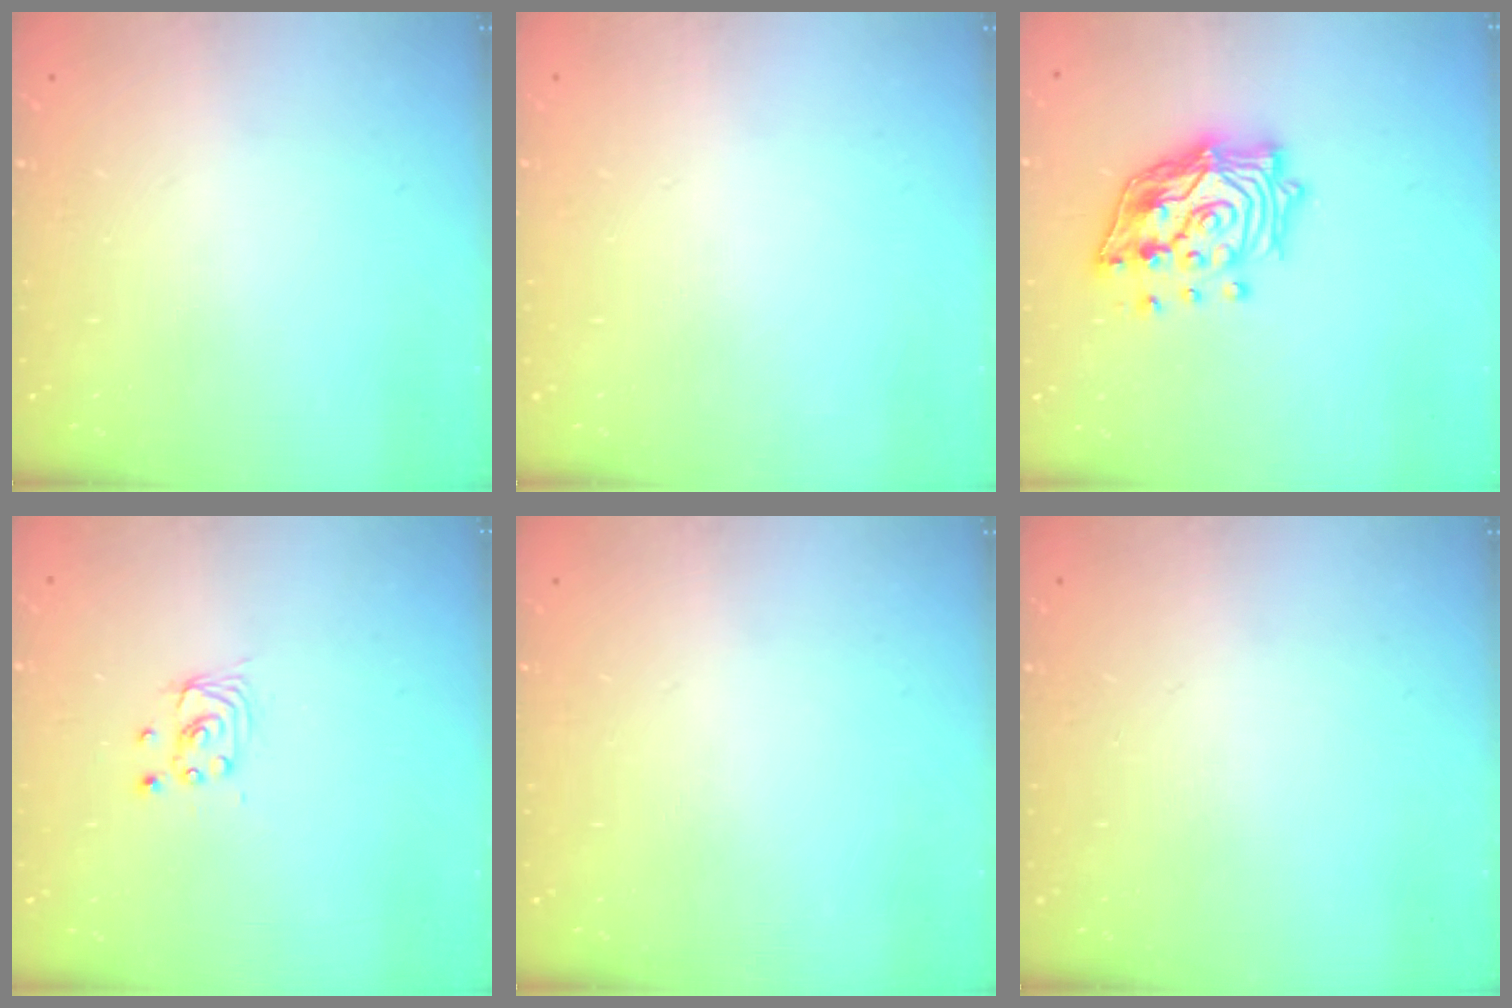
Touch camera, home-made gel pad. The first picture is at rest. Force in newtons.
{"total": 0.0}
{"total": 18.1, "press": 17.9, "slide": 2.7}
{"total": 2.4, "press": 2.4, "slide": 0.2}
{"total": 0.0}
{"total": 0.0}